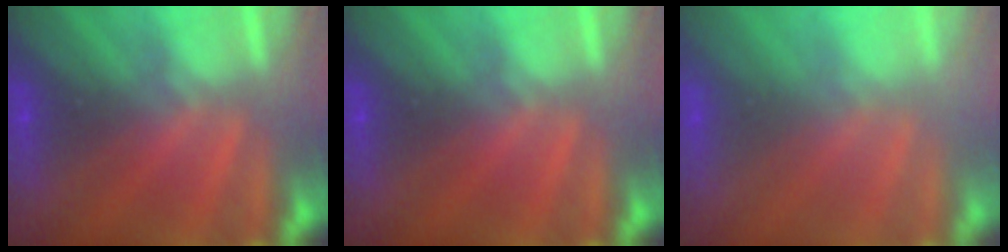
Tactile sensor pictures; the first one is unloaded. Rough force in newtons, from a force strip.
{"total": 0.0}
{"total": 2.7}